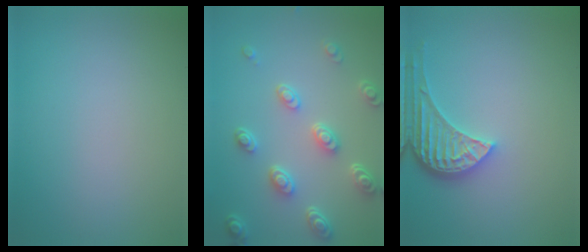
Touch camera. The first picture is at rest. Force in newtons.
{"total": 4.7, "press": 3.8, "slide": 2.9}
{"total": 4.0, "press": 3.4, "slide": 2.1}